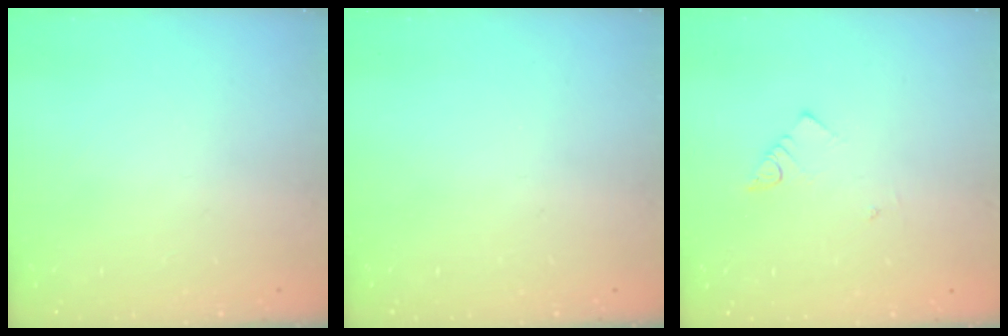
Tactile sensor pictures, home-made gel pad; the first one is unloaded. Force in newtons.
{"total": 0.0}
{"total": 3.2, "press": 3.2, "slide": 0.3}